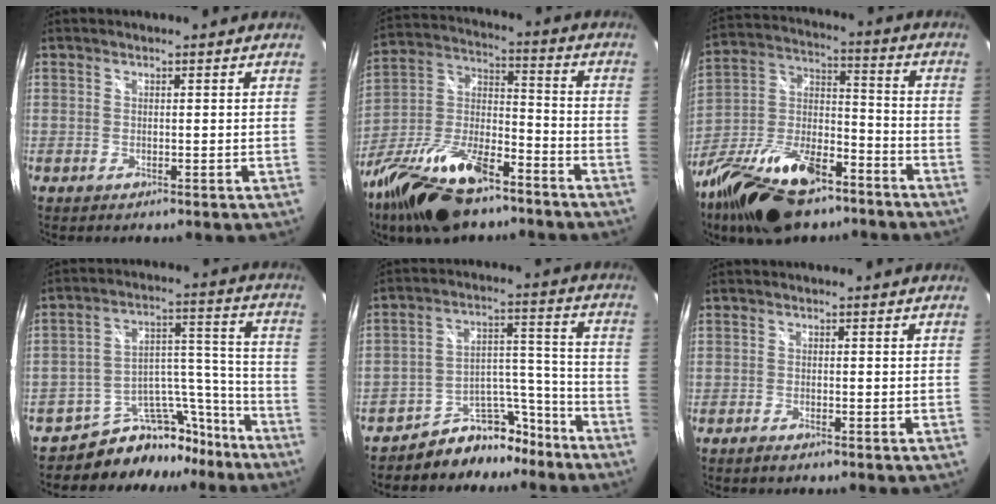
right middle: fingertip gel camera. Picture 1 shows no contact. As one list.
[{"total": 21.5, "force": [-14.0, 8.8, 13.7], "torque": [-0.281, -0.010, -0.248]}, {"total": 23.3, "force": [-14.7, 10.6, 14.6], "torque": [-0.295, -0.005, -0.252]}, {"total": 14.0, "force": [-12.1, 6.6, 2.3], "torque": [-0.028, 0.076, -0.180]}, {"total": 11.2, "force": [-9.2, 5.9, 2.2], "torque": [-0.022, 0.071, -0.133]}, {"total": 1.7, "force": [-1.4, 0.4, 0.9], "torque": [-0.020, -0.002, -0.027]}]